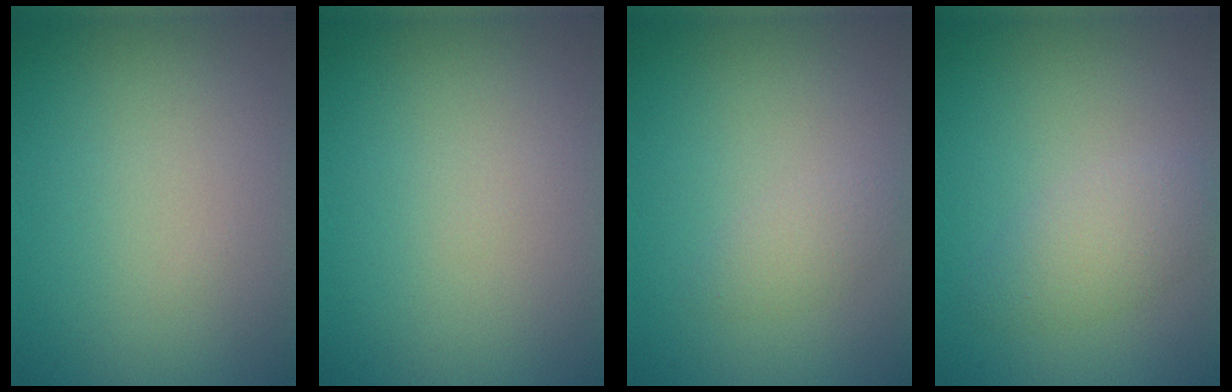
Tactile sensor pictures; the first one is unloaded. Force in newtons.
{"total": 0.0}
{"total": 1.3, "press": 1.3, "slide": 0.0}
{"total": 2.6, "press": 2.6, "slide": 0.1}